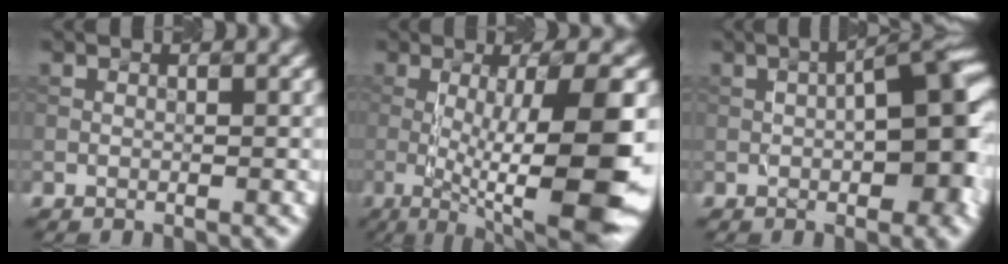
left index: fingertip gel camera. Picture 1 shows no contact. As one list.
[{"total": 13.3, "force": [-2.1, 2.8, 12.8], "torque": [-0.182, 0.002, -0.024]}, {"total": 9.2, "force": [-0.3, 3.3, 8.6], "torque": [-0.100, 0.016, -0.005]}]